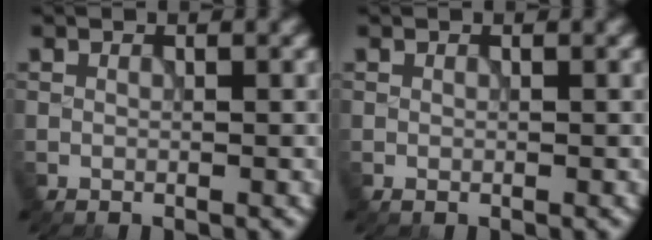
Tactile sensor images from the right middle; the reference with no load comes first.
{"total": 0.0}